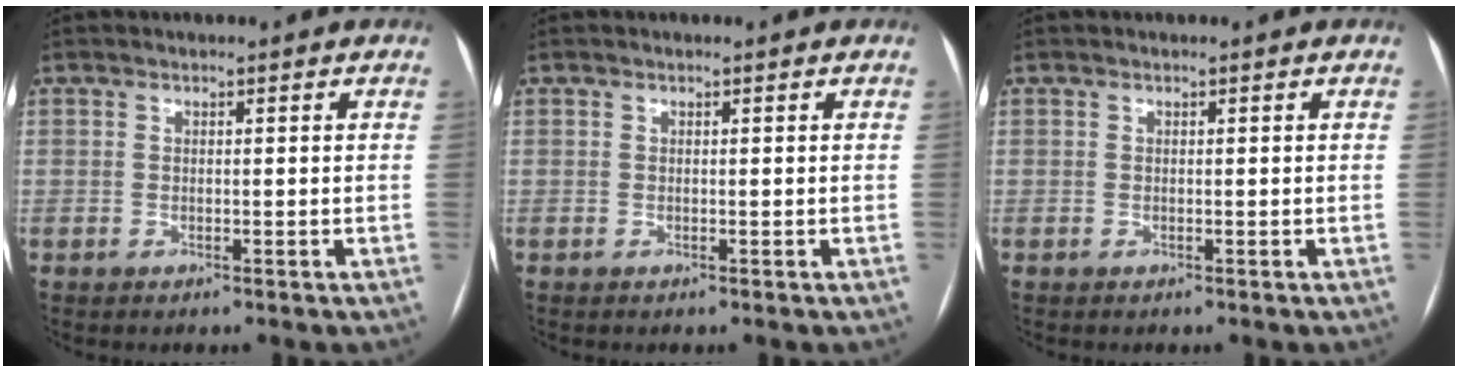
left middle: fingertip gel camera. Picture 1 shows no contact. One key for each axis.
{"total": 0.0}
{"total": 0.0}